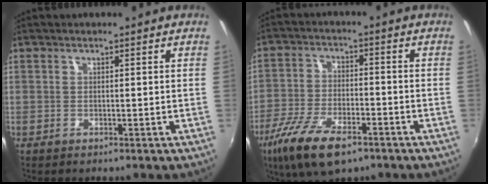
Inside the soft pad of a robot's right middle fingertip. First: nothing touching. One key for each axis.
{"total": 13.1, "fx": -8.1, "fy": 5.1, "fz": 8.9, "tx": -0.197, "ty": -0.031, "tz": -0.152}